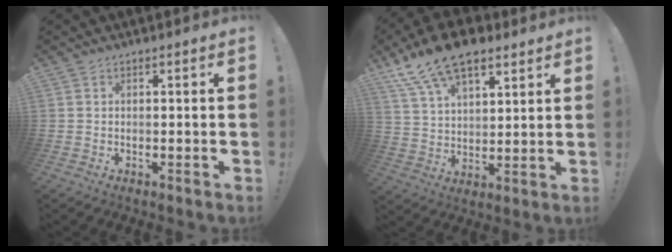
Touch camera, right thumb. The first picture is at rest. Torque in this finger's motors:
{"motor_torque": [1.75, 2.43, 0.96, 0.69, 0.50]}